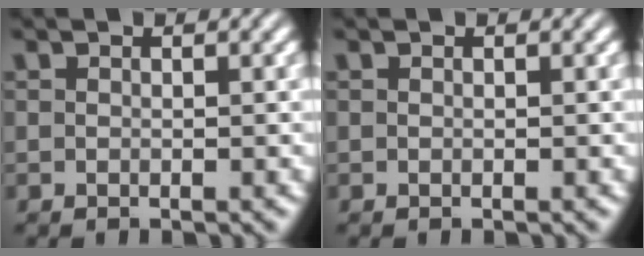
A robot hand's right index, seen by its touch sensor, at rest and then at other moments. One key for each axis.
{"total": 0.0}